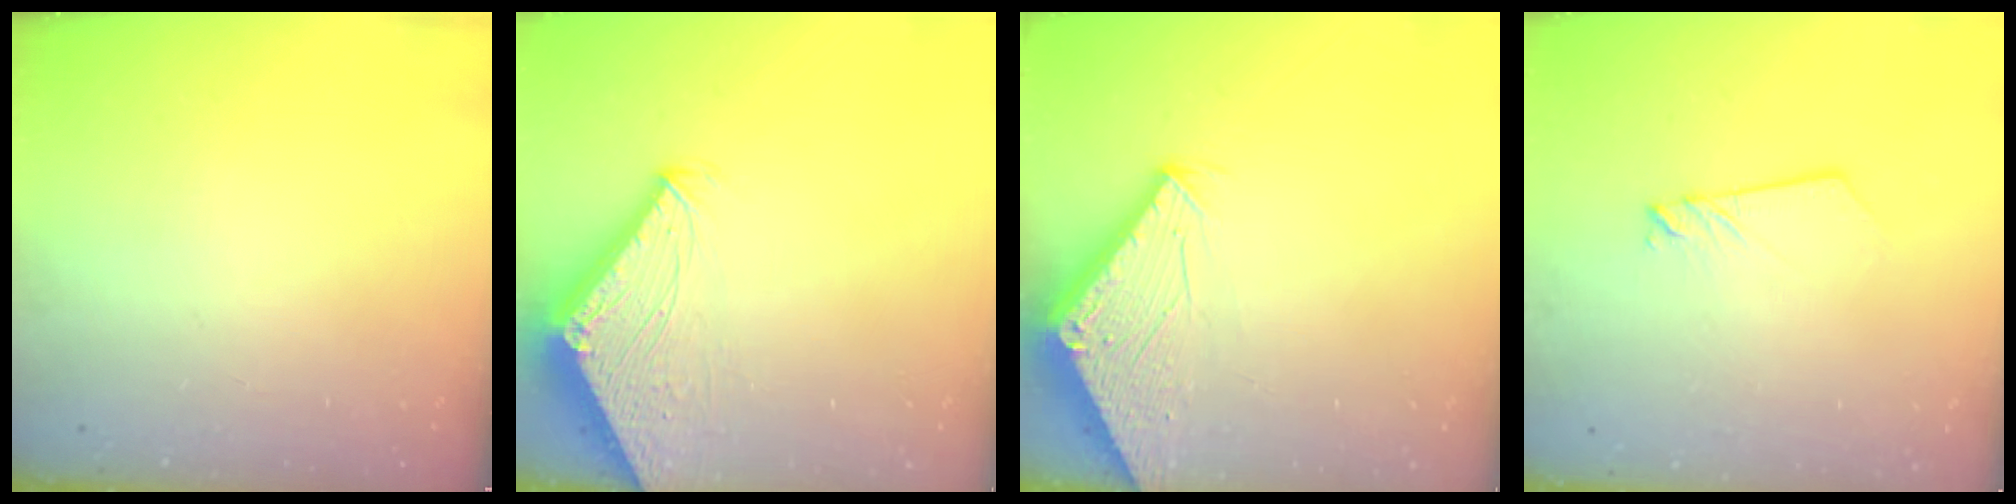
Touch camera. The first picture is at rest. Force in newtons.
{"total": 4.7, "press": 4.7, "slide": 0.1}
{"total": 2.8, "press": 2.8, "slide": 0.1}
{"total": 2.5, "press": 2.5, "slide": 0.1}